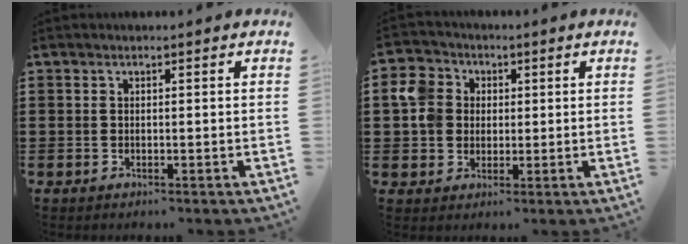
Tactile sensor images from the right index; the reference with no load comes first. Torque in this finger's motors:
{"motor_torque": [0.51, -0.12, 0.22, 0.08]}